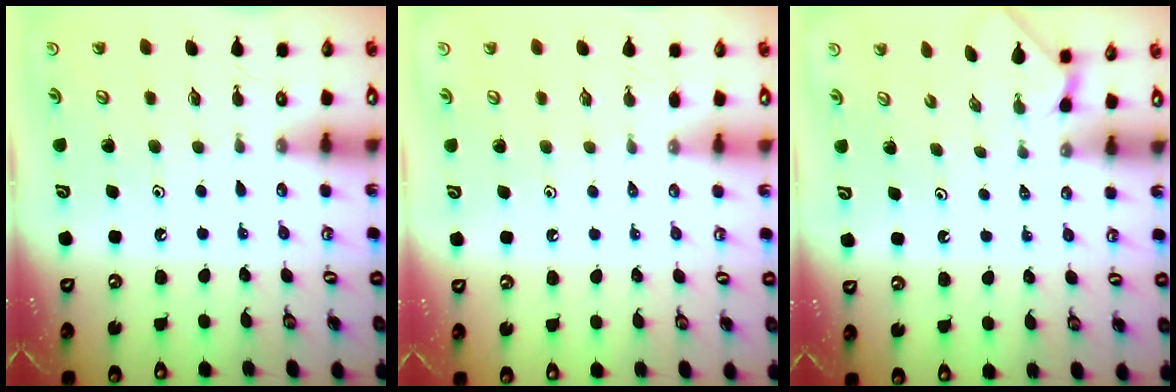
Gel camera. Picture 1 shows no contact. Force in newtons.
{"total": 2.9, "press": 2.9, "slide": 0.6}
{"total": 0.7, "press": 0.6, "slide": 0.3}